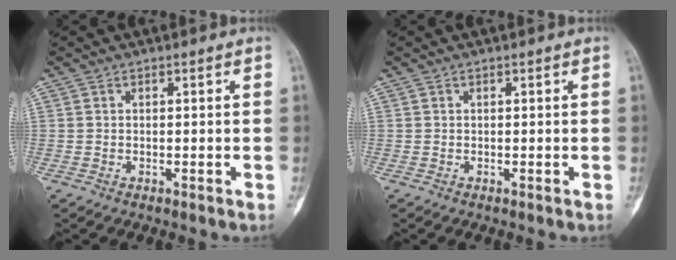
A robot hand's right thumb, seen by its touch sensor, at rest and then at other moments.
{"total": 0.0}